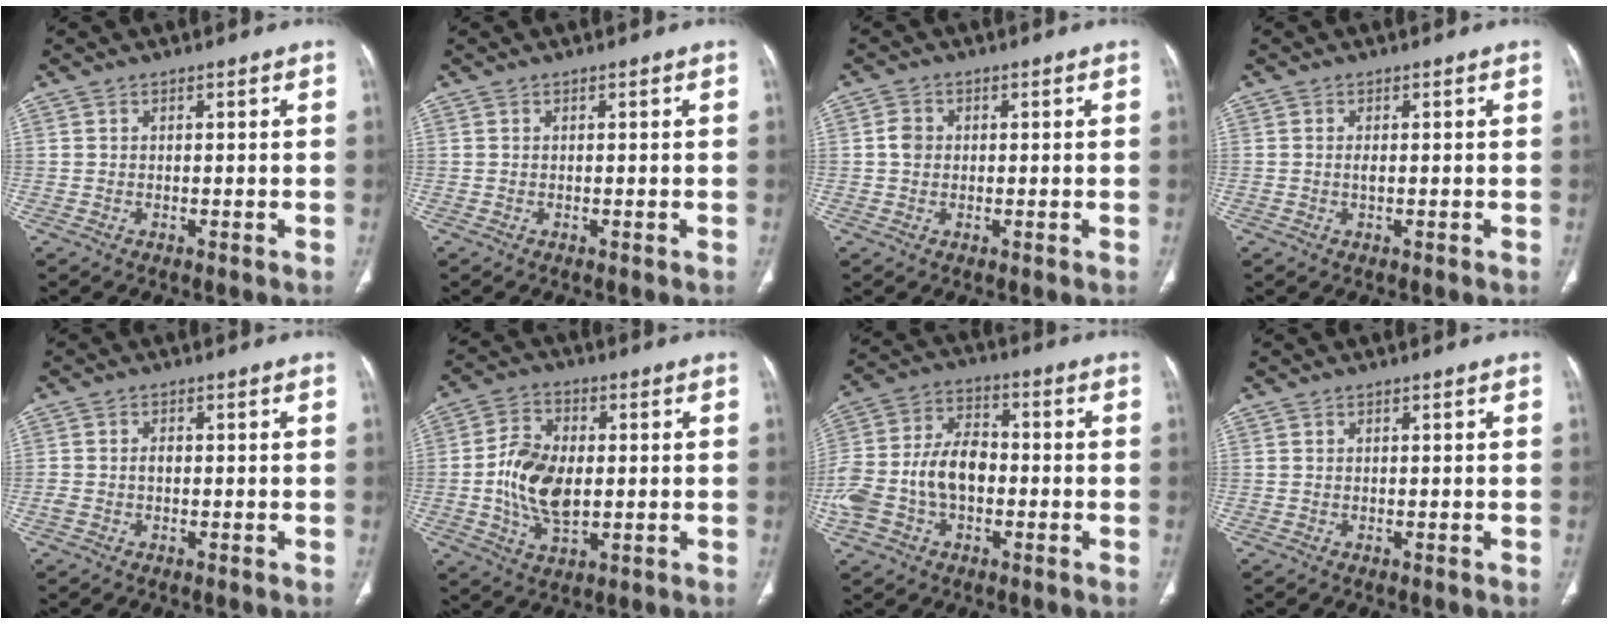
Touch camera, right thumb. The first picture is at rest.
{"total": 0.0}
{"total": 2.5, "force": [0.1, 2.2, 1.3], "torque": [-0.019, 0.005, -0.001]}
{"total": 0.9, "force": [-0.1, 0.3, 0.8], "torque": [-0.019, -0.001, -0.001]}
{"total": 1.9, "force": [-0.3, 1.2, 1.5], "torque": [-0.036, 0.007, -0.006]}
{"total": 11.7, "force": [-0.5, 6.9, 9.5], "torque": [-0.176, 0.003, -0.008]}
{"total": 15.6, "force": [-2.9, 10.2, 11.5], "torque": [-0.238, 0.041, -0.056]}
{"total": 0.0}